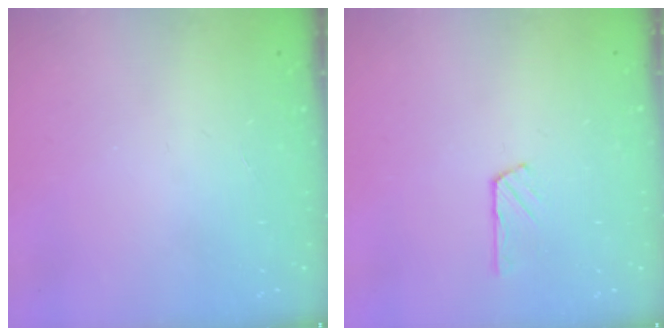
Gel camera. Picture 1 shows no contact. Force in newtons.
{"total": 3.5, "press": 3.5, "slide": 0.4}